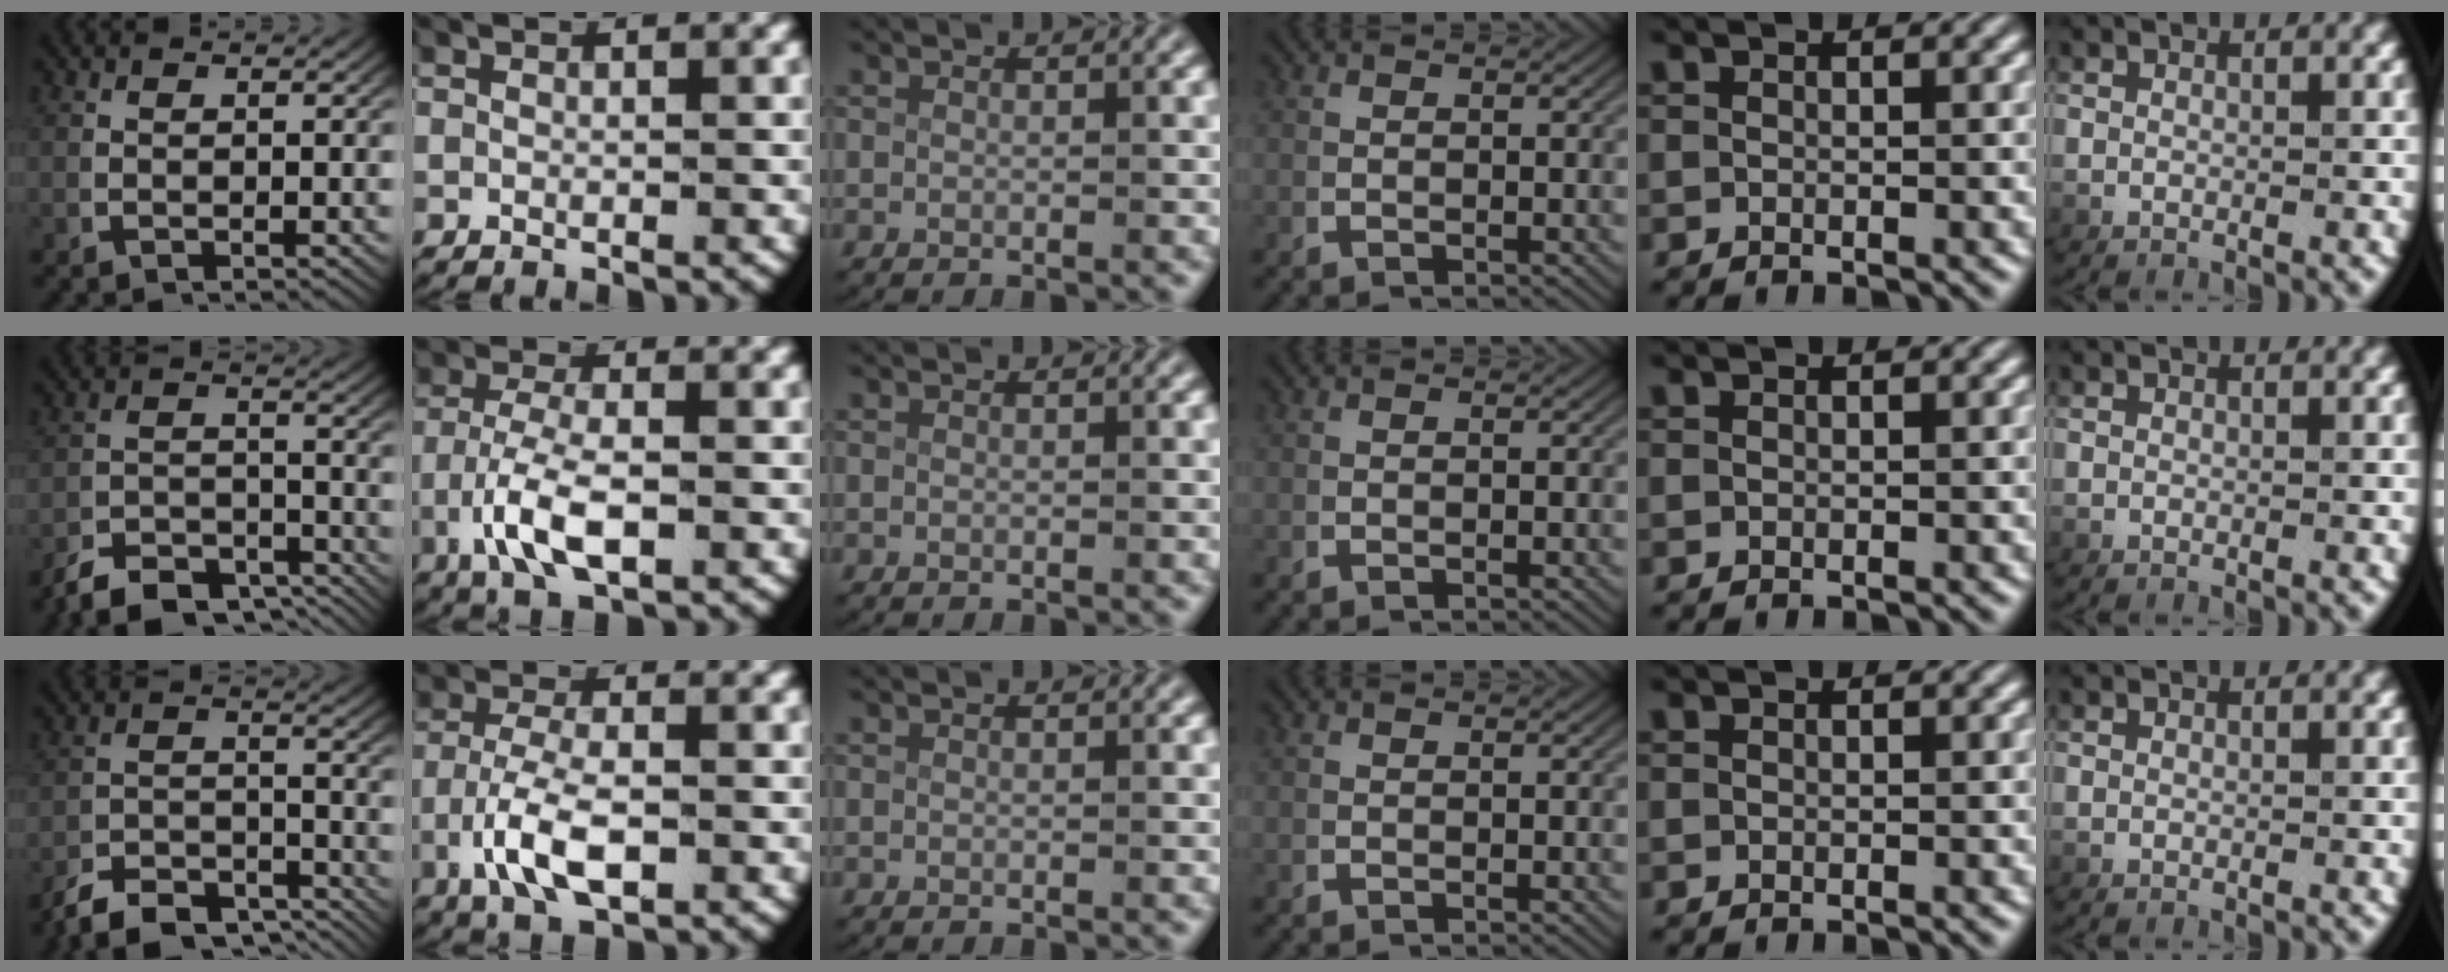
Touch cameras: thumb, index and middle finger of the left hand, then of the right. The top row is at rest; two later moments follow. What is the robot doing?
{"motion": "grasp_and_lifting", "object": "card"}